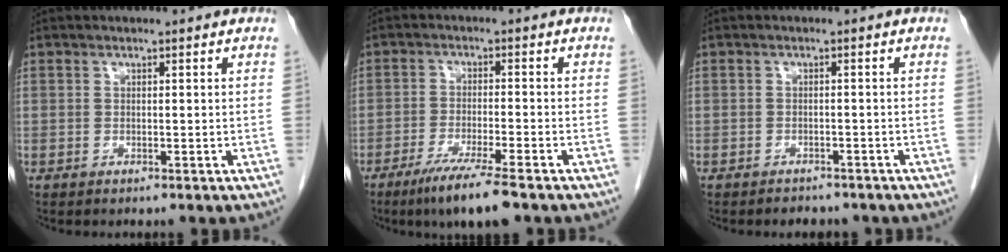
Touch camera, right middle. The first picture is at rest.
{"total": 8.0, "force": [-5.6, -0.1, 5.7], "torque": [-0.103, -0.023, -0.096]}
{"total": 3.7, "force": [-3.2, 1.7, 0.9], "torque": [-0.018, 0.000, -0.035]}